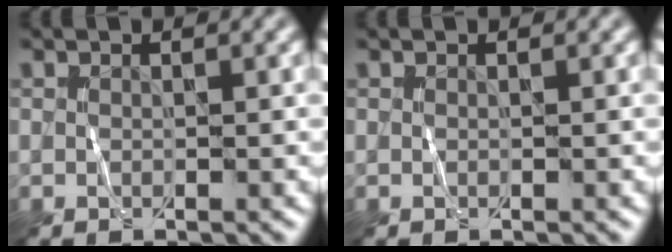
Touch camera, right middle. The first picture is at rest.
{"total": 0.0}